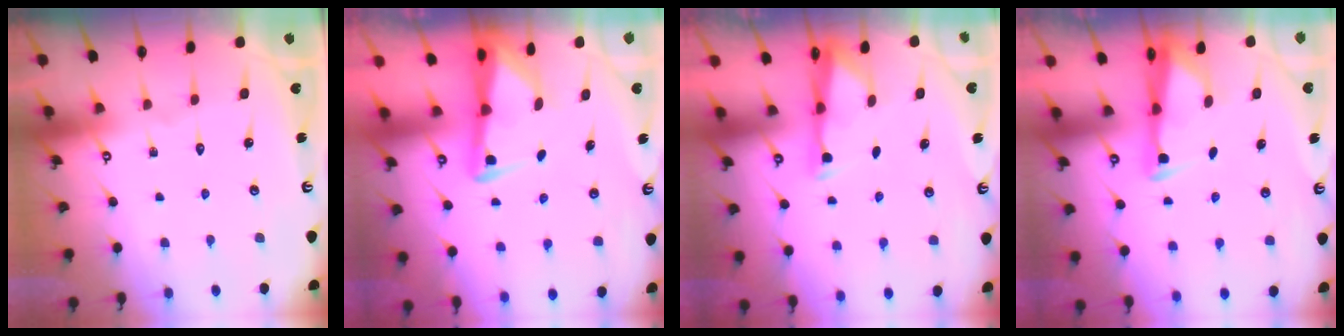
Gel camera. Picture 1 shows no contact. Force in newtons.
{"total": 4.1, "press": 4.0, "slide": 0.9}
{"total": 2.9, "press": 2.9, "slide": 0.6}
{"total": 2.9, "press": 2.8, "slide": 0.7}